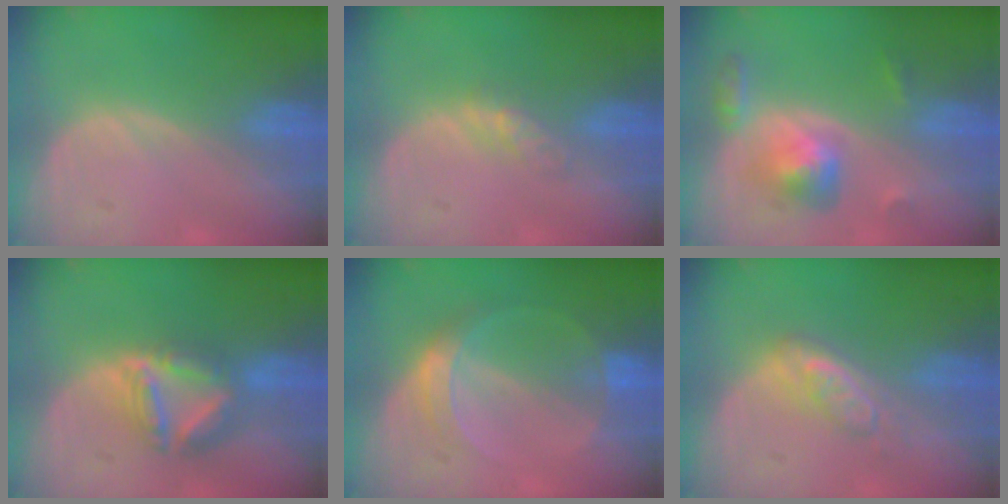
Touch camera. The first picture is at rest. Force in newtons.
{"total": 2.8, "press": 2.5, "slide": 1.2}
{"total": 6.0, "press": 5.3, "slide": 2.8}
{"total": 8.0, "press": 6.9, "slide": 4.0}
{"total": 5.2, "press": 4.8, "slide": 2.0}
{"total": 5.0, "press": 4.6, "slide": 1.9}